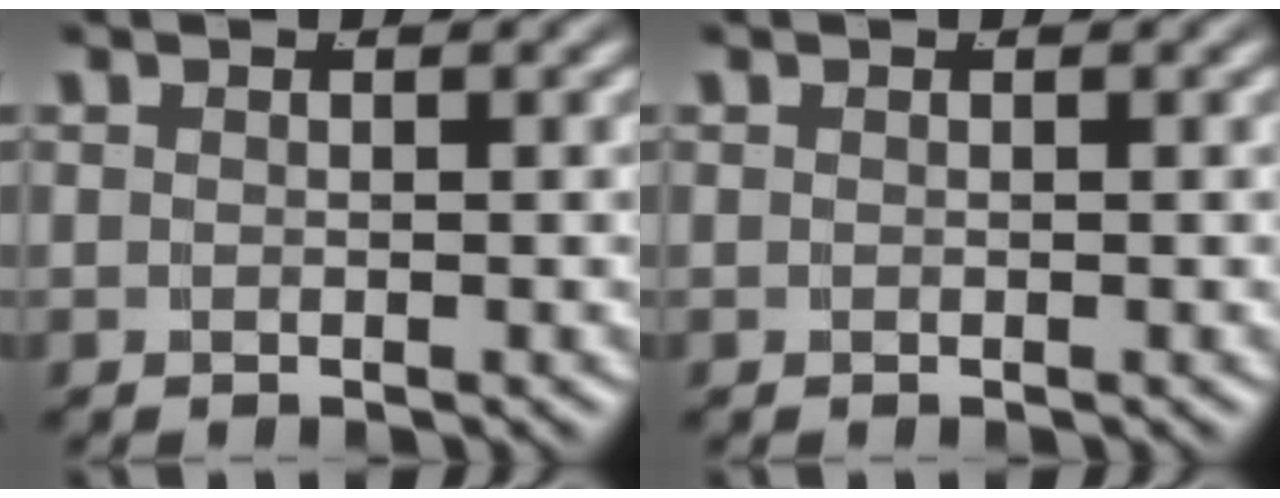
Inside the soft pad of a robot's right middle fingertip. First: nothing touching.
{"total": 0.0}